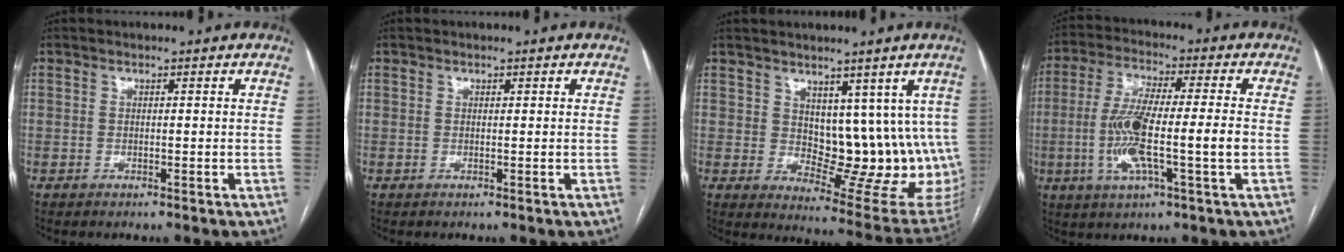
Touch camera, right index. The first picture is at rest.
{"total": 0.0}
{"total": 12.7, "force": [3.5, 7.4, 9.6], "torque": [-0.106, -0.001, 0.071]}
{"total": 12.1, "force": [-2.0, 0.9, 11.9], "torque": [-0.238, 0.001, -0.041]}